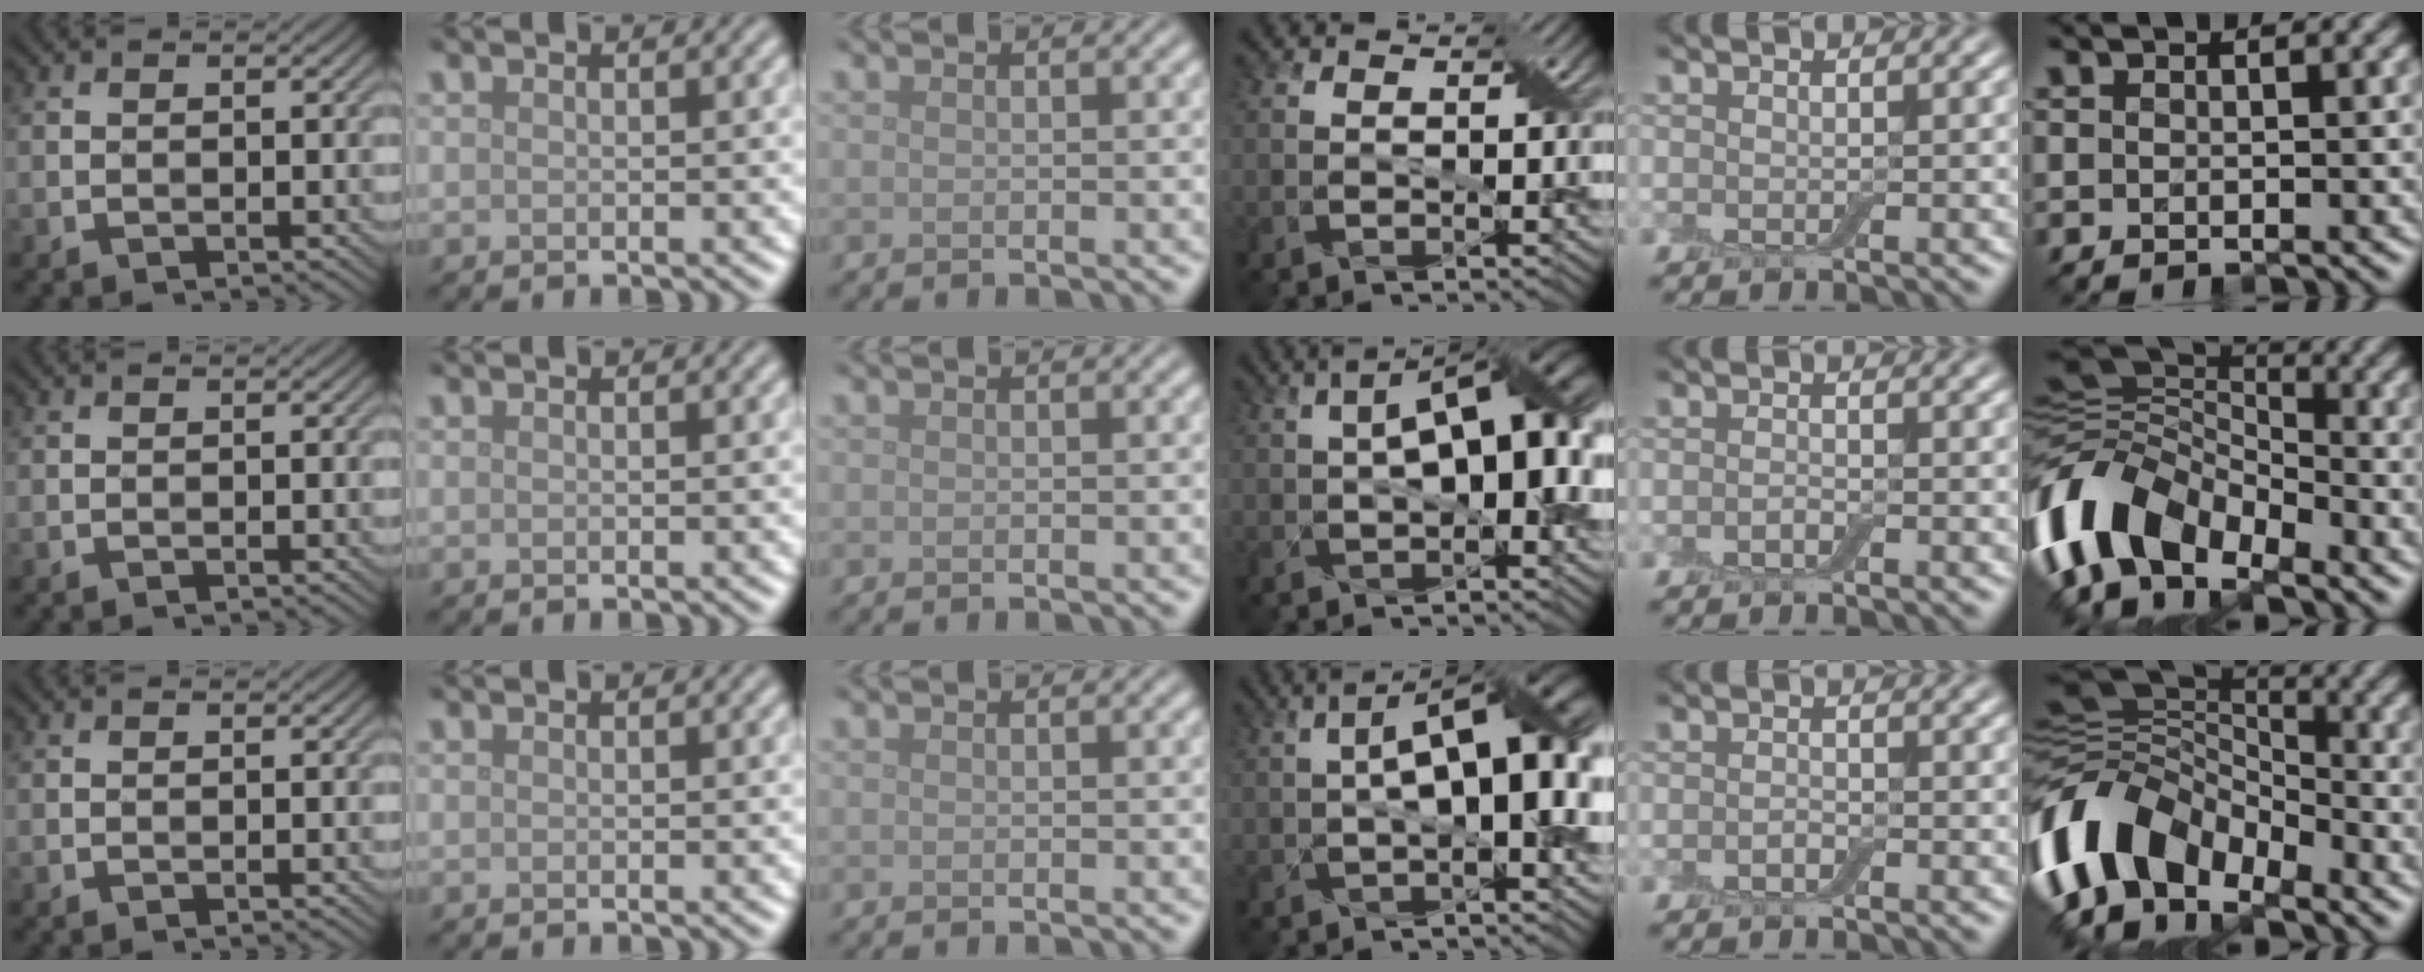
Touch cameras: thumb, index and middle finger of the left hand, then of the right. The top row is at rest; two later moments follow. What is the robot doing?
{"motion": "pour", "object": "bowl"}